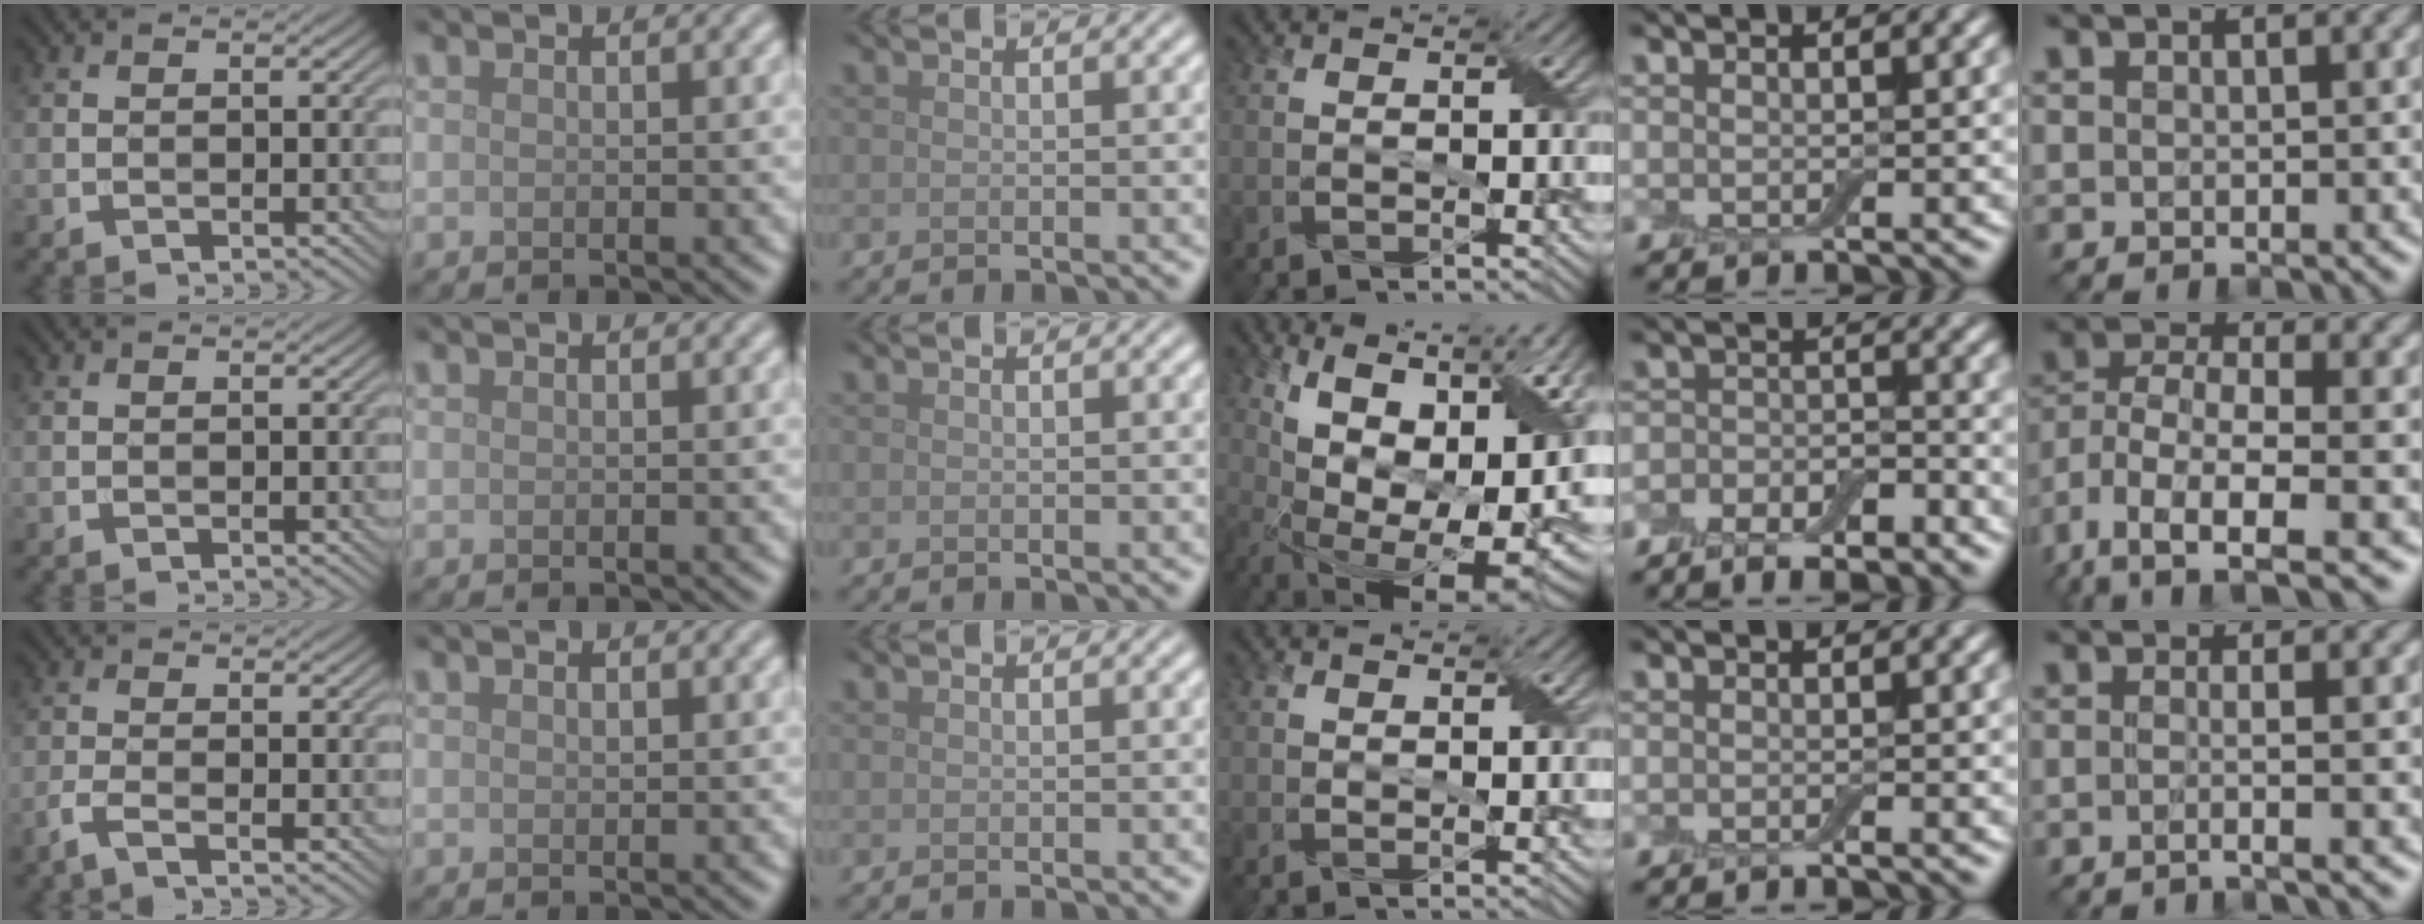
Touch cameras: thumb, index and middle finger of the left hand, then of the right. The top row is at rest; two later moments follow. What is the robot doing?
{"motion": "peel", "object": "bubble wrap"}